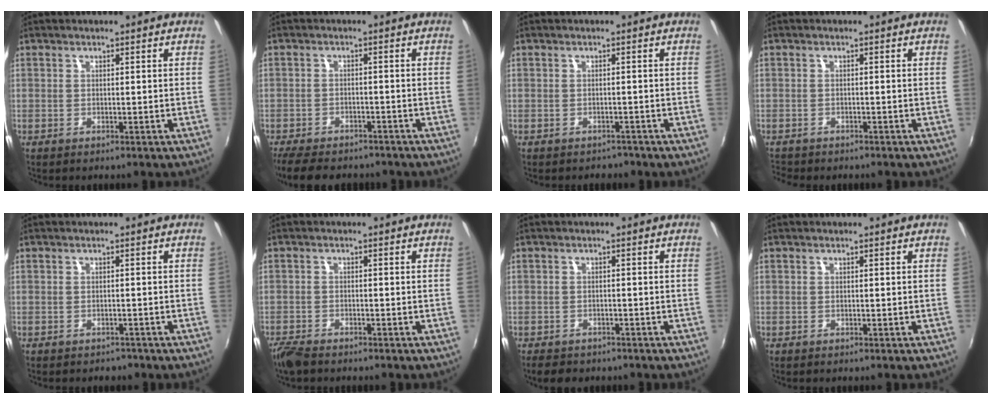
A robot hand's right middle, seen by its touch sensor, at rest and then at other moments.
{"total": 10.7, "force": [-8.9, 3.9, 4.5], "torque": [-0.109, -0.023, -0.143]}
{"total": 2.6, "force": [-2.2, 1.4, 0.2], "torque": [-0.008, -0.007, -0.029]}
{"total": 2.7, "force": [-2.5, 0.8, 0.6], "torque": [-0.023, -0.013, -0.045]}
{"total": 2.3, "force": [-1.9, 1.3, 0.4], "torque": [-0.011, -0.008, -0.024]}
{"total": 4.2, "force": [-3.7, 1.2, 1.7], "torque": [-0.051, -0.018, -0.074]}
{"total": 3.8, "force": [-3.0, 1.9, 1.3], "torque": [-0.036, -0.009, -0.048]}
{"total": 0.0}